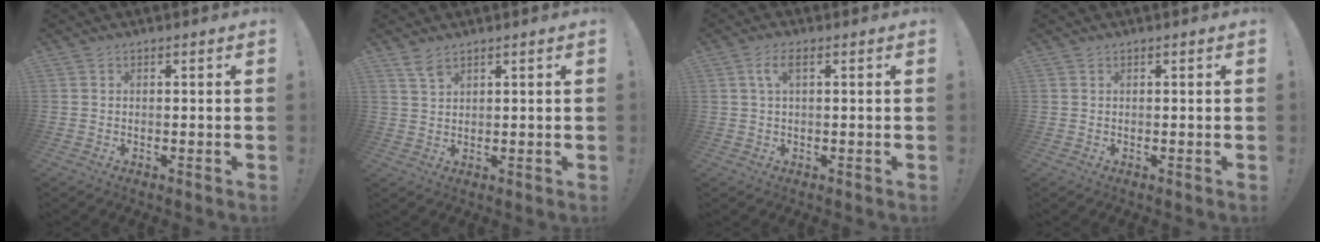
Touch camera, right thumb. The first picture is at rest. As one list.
[{"total": 3.4, "force": [2.8, 1.3, 1.4], "torque": [-0.034, -0.009, 0.052]}, {"total": 3.9, "force": [1.2, 1.1, 3.6], "torque": [-0.066, 0.003, 0.020]}, {"total": 0.0}]